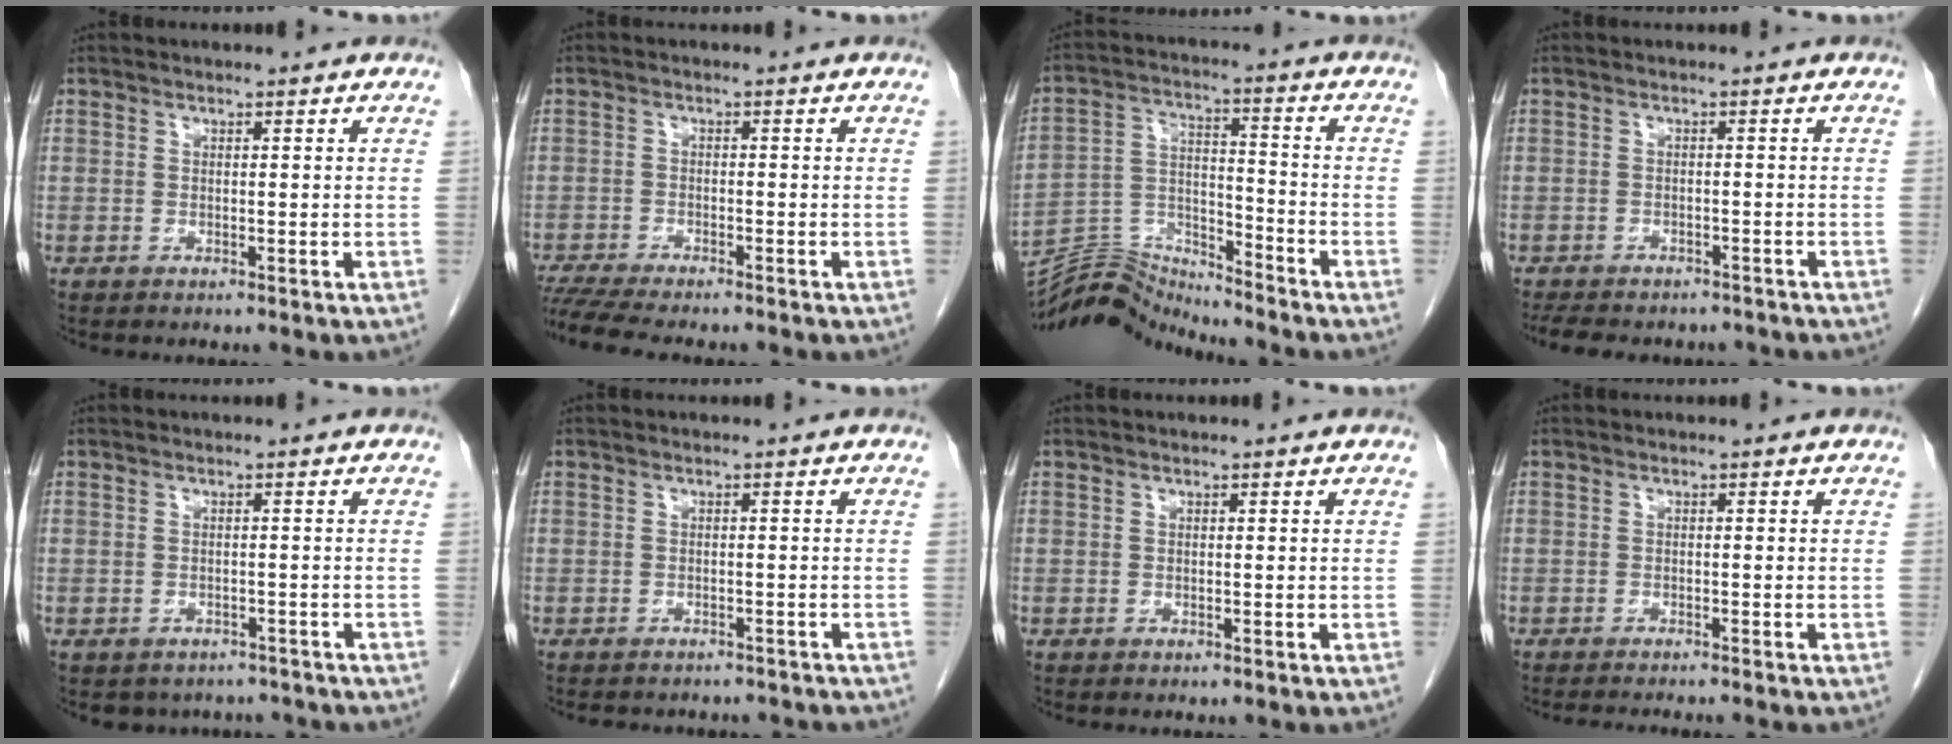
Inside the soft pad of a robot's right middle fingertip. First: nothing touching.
{"total": 8.0, "force": [-7.1, 0.4, 3.7], "torque": [-0.057, -0.012, -0.114]}
{"total": 10.2, "force": [-10.1, -1.1, -0.8], "torque": [0.011, 0.036, -0.188]}
{"total": 10.8, "force": [-9.3, 3.8, 3.9], "torque": [-0.078, -0.001, -0.117]}
{"total": 5.7, "force": [-4.9, 2.8, 0.4], "torque": [0.006, 0.012, -0.055]}
{"total": 8.5, "force": [-7.7, 2.8, 2.5], "torque": [-0.034, 0.005, -0.080]}
{"total": 0.0}
{"total": 5.4, "force": [-4.9, -0.1, 2.3], "torque": [-0.017, -0.010, -0.070]}